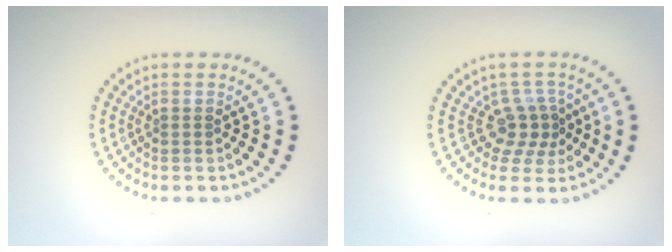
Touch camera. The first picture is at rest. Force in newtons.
{"total": 2.9, "press": 2.2, "slide": 1.9}